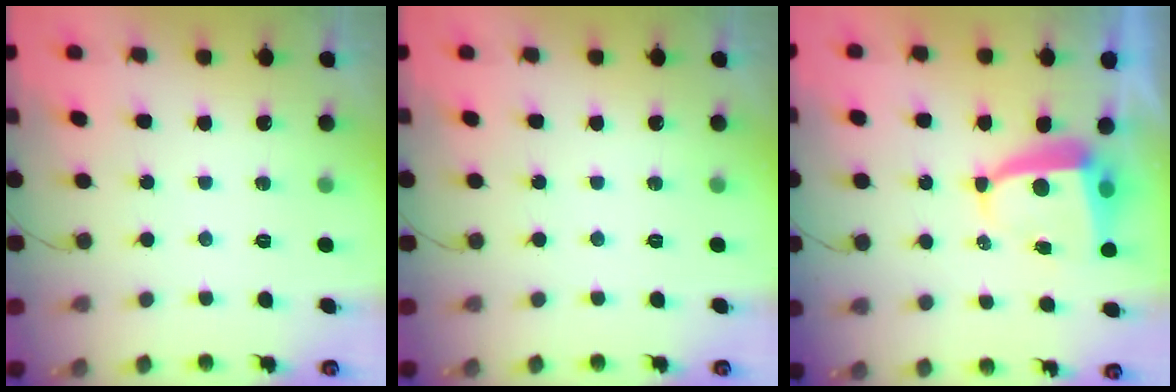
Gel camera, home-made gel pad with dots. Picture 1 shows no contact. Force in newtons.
{"total": 0.0}
{"total": 6.1, "press": 6.1, "slide": 0.6}